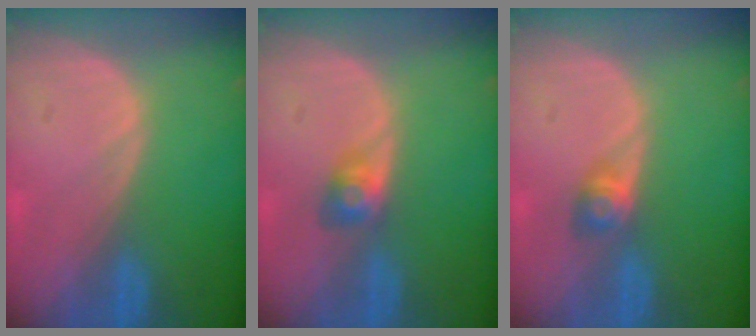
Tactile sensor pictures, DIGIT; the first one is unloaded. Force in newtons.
{"total": 2.8, "press": 2.6, "slide": 1.0}
{"total": 2.8, "press": 2.6, "slide": 1.2}